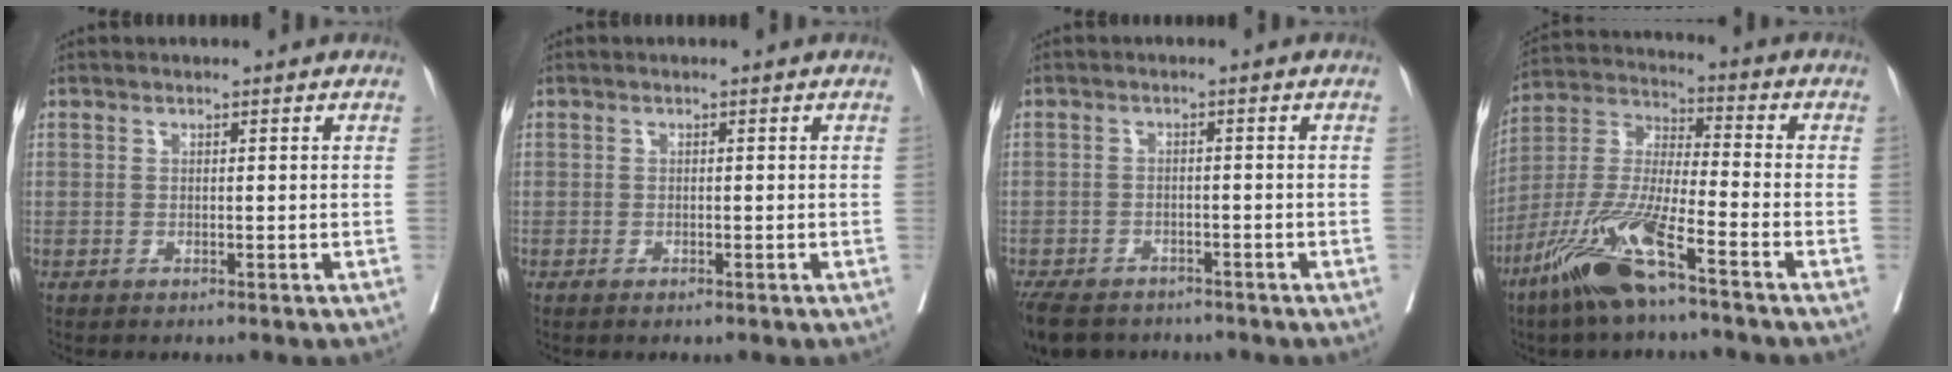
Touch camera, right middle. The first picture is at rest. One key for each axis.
{"total": 0.6, "fx": -0.4, "fy": 0.2, "fz": 0.4, "tx": -0.010, "ty": -0.002, "tz": -0.004}
{"total": 9.3, "fx": -7.1, "fy": 4.7, "fz": 3.6, "tx": -0.081, "ty": -0.016, "tz": -0.103}
{"total": 14.0, "fx": -8.5, "fy": 1.5, "fz": 11.0, "tx": -0.238, "ty": -0.027, "tz": -0.170}